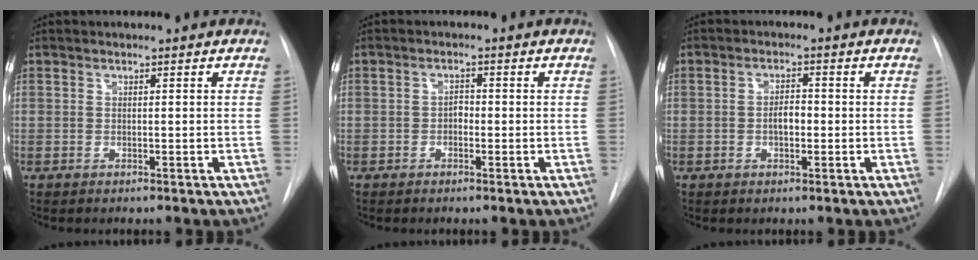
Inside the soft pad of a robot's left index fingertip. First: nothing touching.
{"total": 1.4, "force": [-0.5, 1.0, 1.0], "torque": [-0.013, 0.006, -0.010]}
{"total": 2.7, "force": [-0.5, 1.3, 2.3], "torque": [-0.037, 0.005, -0.008]}